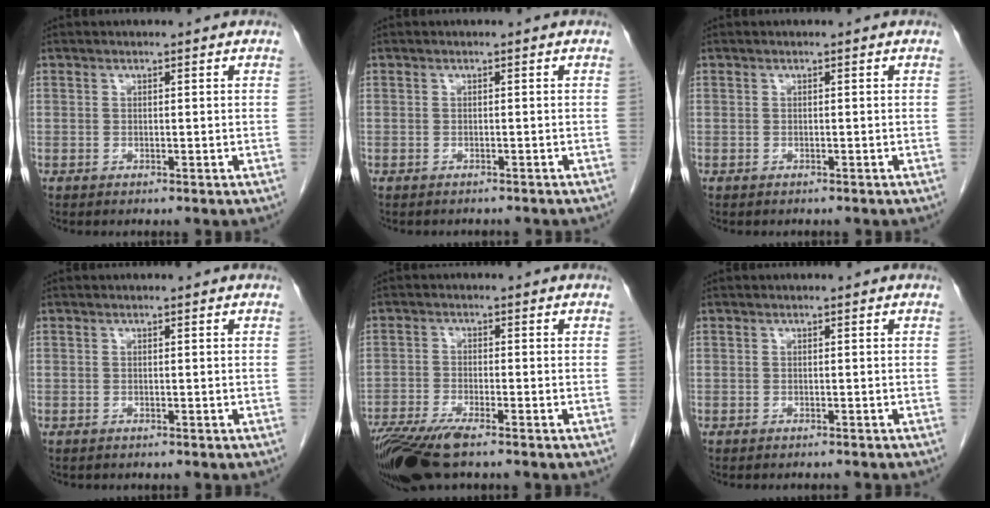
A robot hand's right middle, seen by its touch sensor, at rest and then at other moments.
{"total": 3.1, "force": [-2.8, 1.1, 0.8], "torque": [-0.015, -0.002, -0.030]}
{"total": 0.9, "force": [-0.8, 0.4, 0.3], "torque": [-0.014, 0.000, -0.008]}
{"total": 0.9, "force": [-0.8, 0.4, 0.2], "torque": [-0.013, 0.000, -0.011]}
{"total": 9.8, "force": [-7.4, 1.7, 6.2], "torque": [-0.113, -0.020, -0.131]}
{"total": 2.8, "force": [-2.6, 0.5, 0.8], "torque": [-0.013, -0.004, -0.030]}